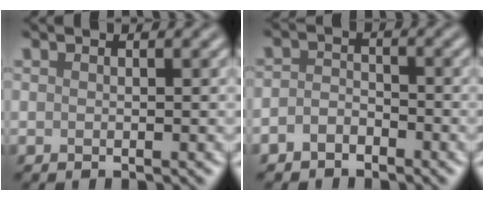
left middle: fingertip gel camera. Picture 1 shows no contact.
{"total": 2.0, "force": [-1.3, 1.3, 0.7], "torque": [-0.012, 0.005, -0.032]}